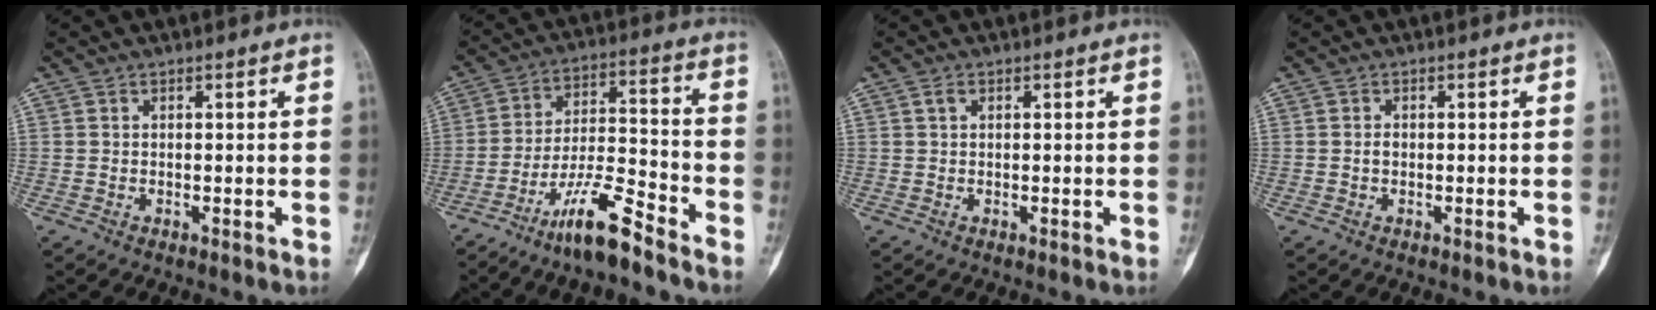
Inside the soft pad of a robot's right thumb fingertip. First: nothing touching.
{"total": 11.4, "force": [-8.6, 1.6, 7.3], "torque": [-0.139, 0.063, -0.158]}
{"total": 1.0, "force": [0.4, 0.7, 0.7], "torque": [-0.014, 0.004, 0.007]}
{"total": 0.9, "force": [-0.1, 0.6, 0.6], "torque": [-0.009, 0.002, -0.003]}